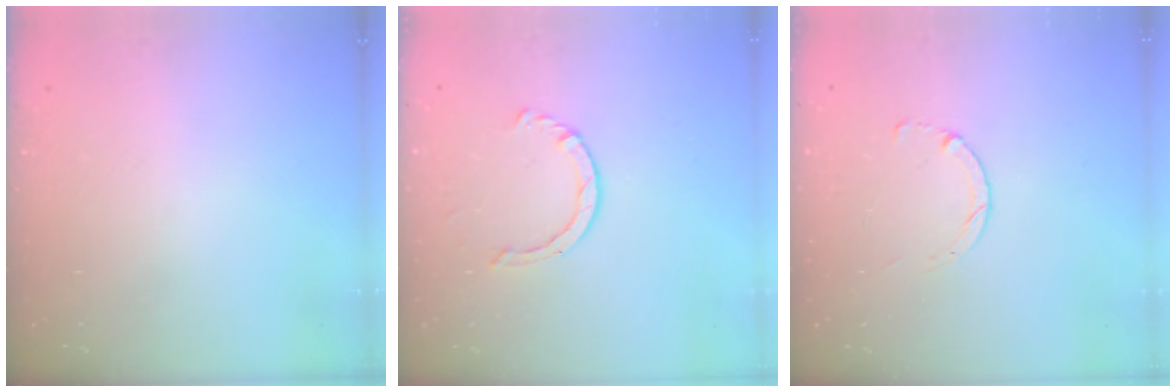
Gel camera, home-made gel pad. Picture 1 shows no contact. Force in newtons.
{"total": 2.9, "press": 2.9, "slide": 0.4}
{"total": 1.8, "press": 1.8, "slide": 0.2}